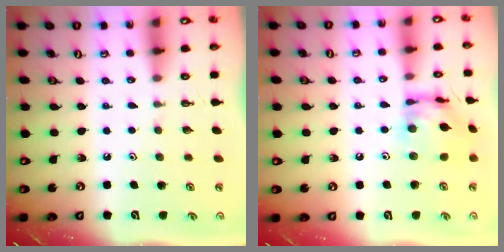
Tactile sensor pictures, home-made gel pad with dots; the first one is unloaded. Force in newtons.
{"total": 13.2, "press": 13.2, "slide": 1.3}